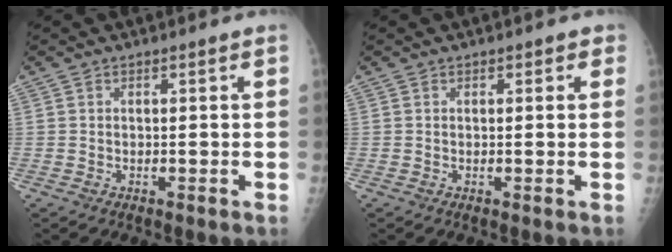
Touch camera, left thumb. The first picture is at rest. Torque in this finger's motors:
{"motor_torque": [0.08, -0.02, -0.28, -0.14, -0.02]}